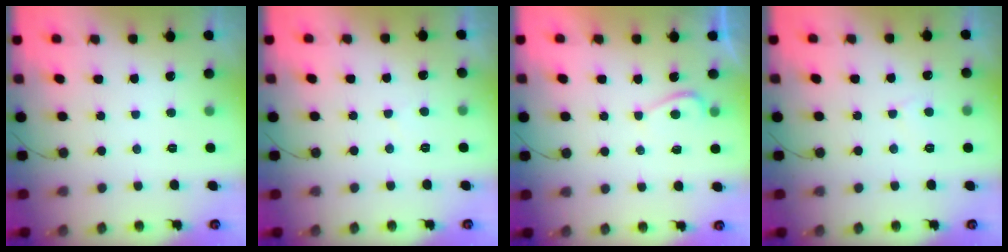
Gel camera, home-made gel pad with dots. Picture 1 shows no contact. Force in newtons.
{"total": 1.5, "press": 1.5, "slide": 0.4}
{"total": 2.4, "press": 2.4, "slide": 0.3}
{"total": 2.8, "press": 2.8, "slide": 0.3}